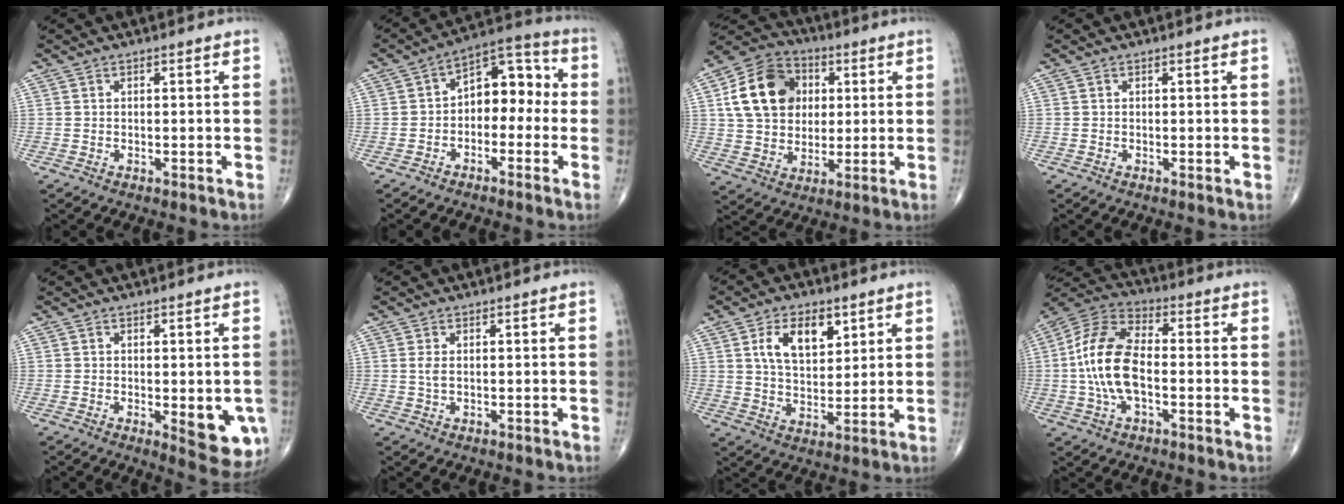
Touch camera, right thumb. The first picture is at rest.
{"total": 10.3, "force": [-1.1, 6.7, 7.8], "torque": [-0.077, 0.046, -0.035]}
{"total": 15.7, "force": [3.5, 12.3, 9.2], "torque": [-0.142, 0.009, 0.057]}
{"total": 0.0}
{"total": 8.5, "force": [-1.8, 3.4, 7.6], "torque": [-0.073, -0.016, -0.015]}
{"total": 1.6, "force": [0.3, 0.7, 1.5], "torque": [-0.037, 0.002, 0.011]}
{"total": 10.1, "force": [4.3, 5.8, 7.2], "torque": [-0.100, -0.018, 0.079]}
{"total": 13.5, "force": [-1.2, 6.9, 11.5], "torque": [-0.236, 0.029, -0.030]}